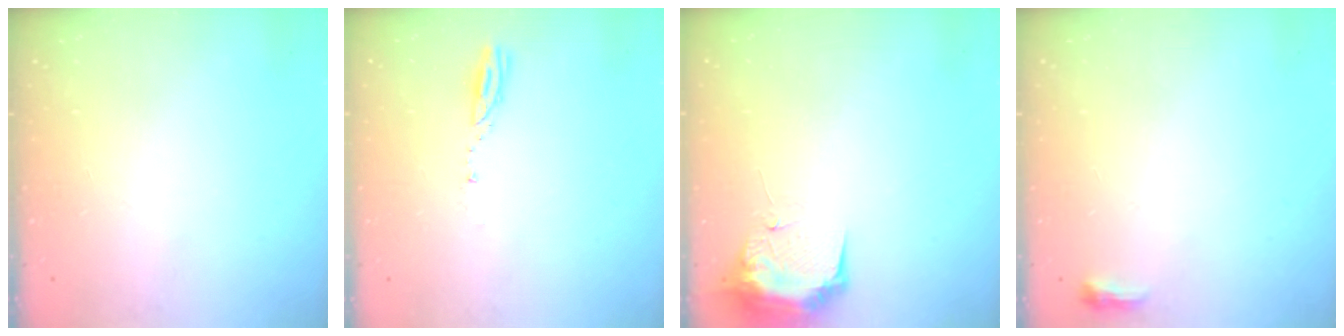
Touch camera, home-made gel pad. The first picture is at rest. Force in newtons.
{"total": 3.1, "press": 3.1, "slide": 0.3}
{"total": 9.6, "press": 9.6, "slide": 0.9}
{"total": 3.4, "press": 3.3, "slide": 0.8}